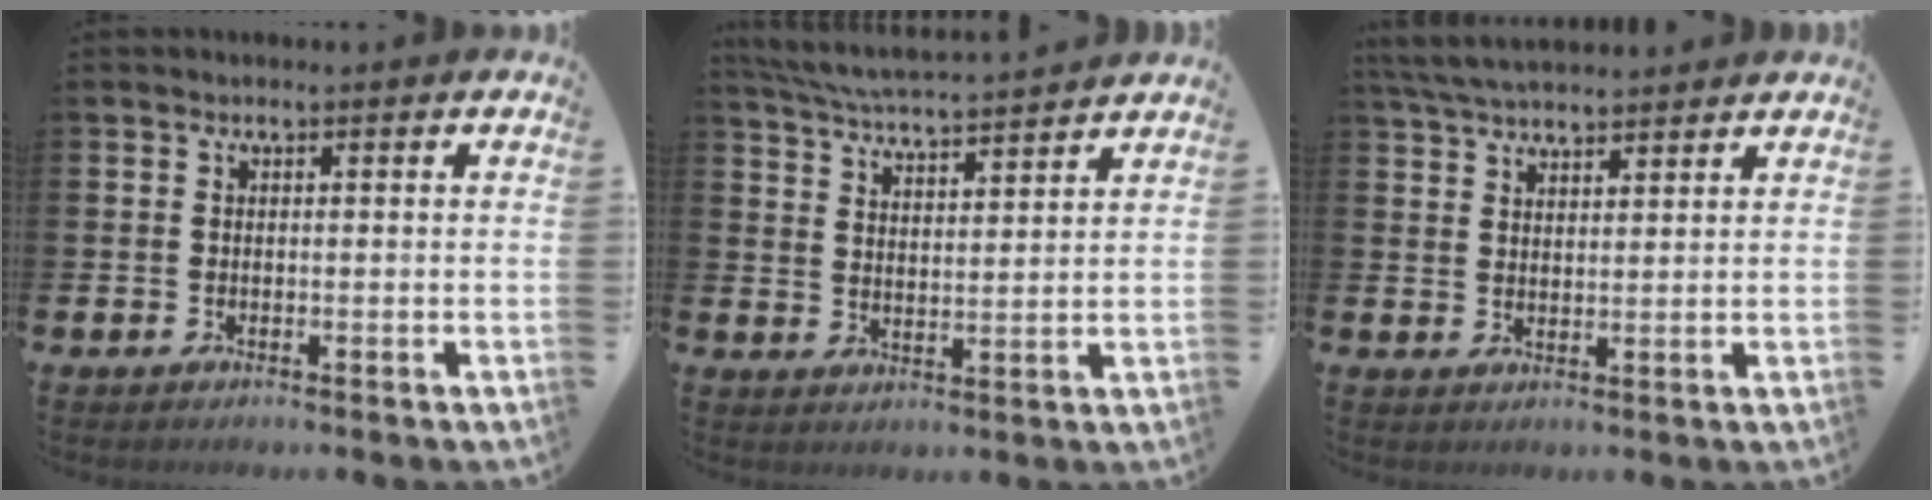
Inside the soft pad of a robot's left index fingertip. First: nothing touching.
{"total": 5.5, "force": [5.4, 0.0, 1.0], "torque": [-0.045, -0.037, 0.096]}
{"total": 4.9, "force": [4.7, 0.7, 1.0], "torque": [-0.040, -0.014, 0.088]}